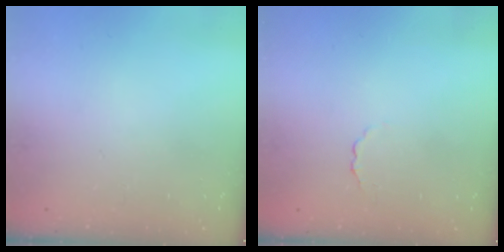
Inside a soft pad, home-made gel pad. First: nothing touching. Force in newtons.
{"total": 1.7, "press": 1.6, "slide": 0.5}